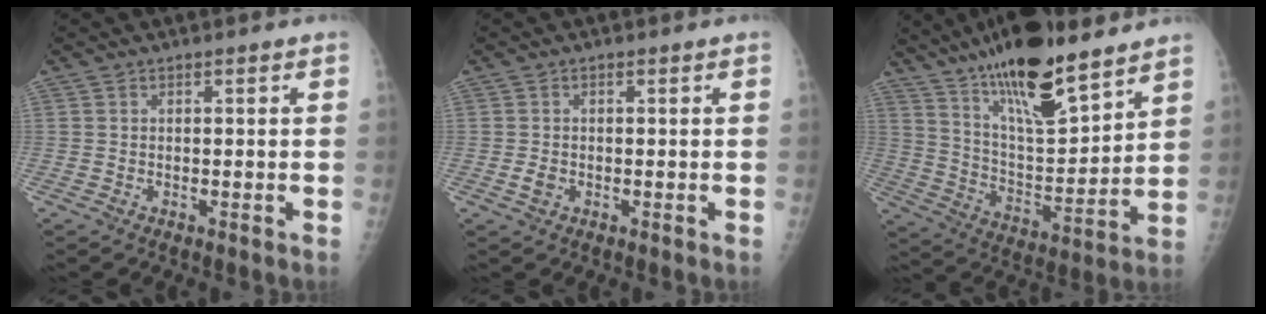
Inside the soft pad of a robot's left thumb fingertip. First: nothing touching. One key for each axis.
{"total": 1.8, "fx": -0.5, "fy": 1.3, "fz": 1.0, "tx": -0.014, "ty": 0.001, "tz": -0.008}
{"total": 20.3, "fx": 14.7, "fy": 5.3, "fz": 13.0, "tx": -0.200, "ty": -0.073, "tz": 0.257}